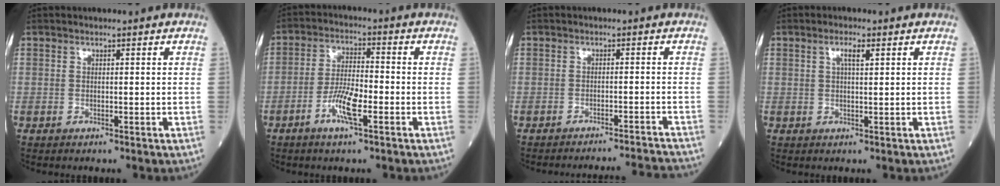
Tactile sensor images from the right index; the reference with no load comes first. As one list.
[{"total": 6.5, "force": [-2.8, 1.3, 5.8], "torque": [-0.114, -0.001, -0.056]}, {"total": 8.7, "force": [-8.4, -2.0, 0.5], "torque": [0.006, -0.010, -0.106]}, {"total": 2.2, "force": [1.0, 0.3, 1.9], "torque": [-0.037, 0.001, 0.016]}]